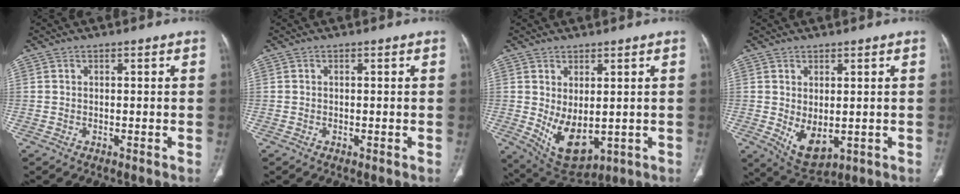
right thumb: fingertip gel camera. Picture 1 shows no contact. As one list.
[{"total": 0.0}, {"total": 9.4, "force": [-0.5, 5.1, 7.8], "torque": [-0.122, -0.015, 0.020]}, {"total": 6.9, "force": [-0.7, 3.8, 5.7], "torque": [-0.085, -0.012, 0.012]}]